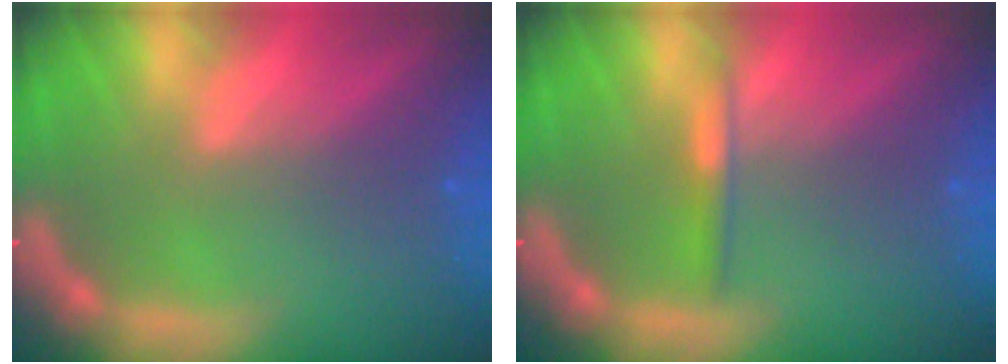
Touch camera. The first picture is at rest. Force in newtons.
{"total": 1.4}